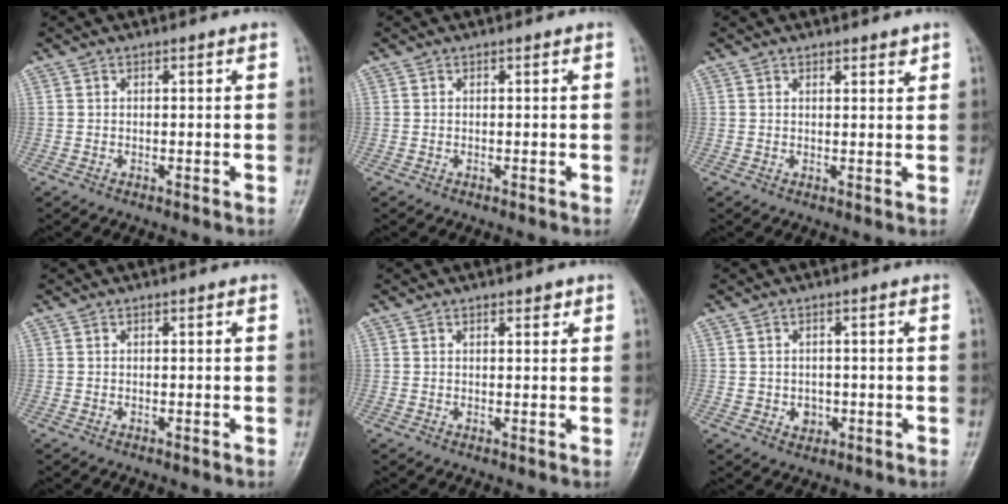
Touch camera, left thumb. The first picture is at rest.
{"total": 0.0}
{"total": 2.0, "force": [1.5, 0.7, 1.1], "torque": [-0.006, -0.008, 0.020]}
{"total": 0.0}
{"total": 1.9, "force": [1.2, 0.8, 1.2], "torque": [-0.009, -0.004, 0.015]}
{"total": 3.0, "force": [-0.5, 2.6, 1.4], "torque": [-0.007, 0.003, -0.001]}